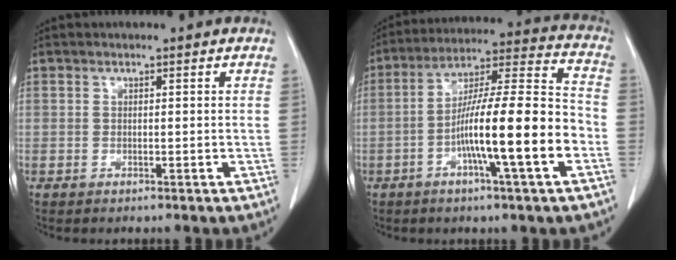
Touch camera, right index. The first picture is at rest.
{"total": 16.8, "force": [-4.9, 0.6, 16.1], "torque": [-0.268, 0.010, -0.084]}